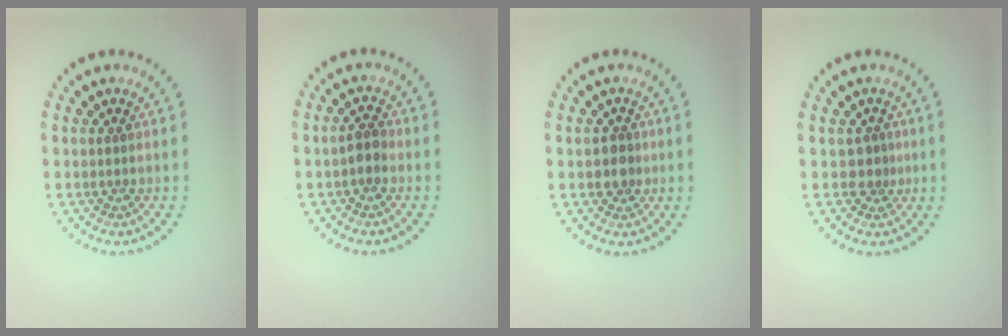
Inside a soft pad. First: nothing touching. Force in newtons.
{"total": 1.4, "press": 1.4, "slide": 0.4}
{"total": 1.9, "press": 1.7, "slide": 0.8}
{"total": 1.4, "press": 0.9, "slide": 1.1}